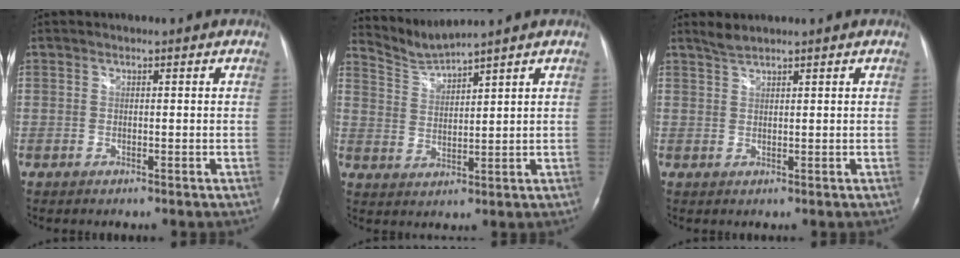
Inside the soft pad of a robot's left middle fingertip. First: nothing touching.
{"total": 4.4, "force": [4.0, -1.6, -0.5], "torque": [-0.005, -0.012, 0.094]}
{"total": 1.6, "force": [1.6, -0.1, 0.4], "torque": [-0.010, 0.005, 0.037]}